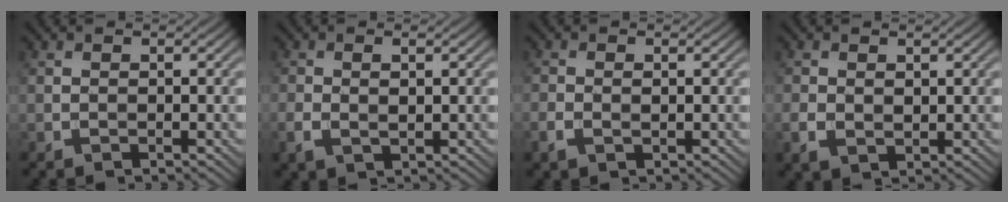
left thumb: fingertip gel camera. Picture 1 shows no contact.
{"total": 2.5, "force": [0.1, 1.2, 2.2], "torque": [-0.047, -0.003, 0.004]}
{"total": 1.8, "force": [-0.5, 1.0, 1.4], "torque": [-0.033, -0.004, -0.009]}
{"total": 2.3, "force": [0.1, 1.6, 1.6], "torque": [-0.037, -0.006, 0.007]}